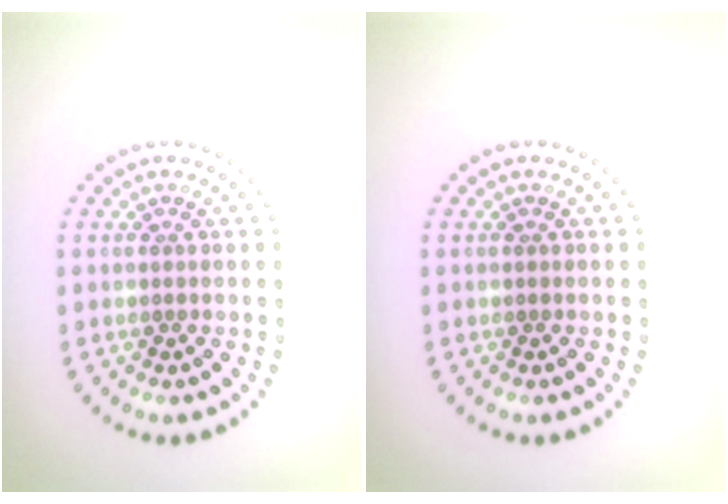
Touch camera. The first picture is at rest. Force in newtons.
{"total": 0.0}